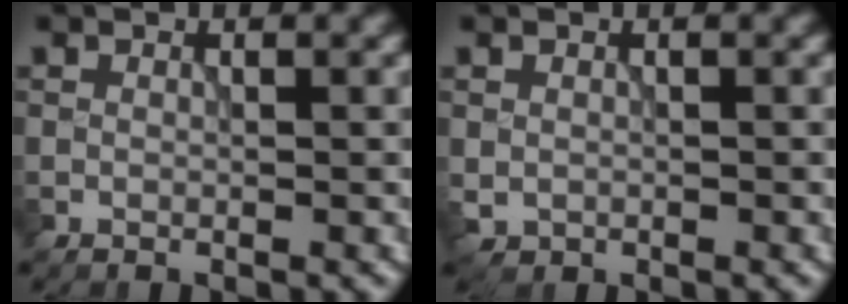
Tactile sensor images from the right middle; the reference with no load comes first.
{"total": 0.8, "force": [-0.1, 0.8, 0.3], "torque": [-0.004, -0.006, 0.001]}